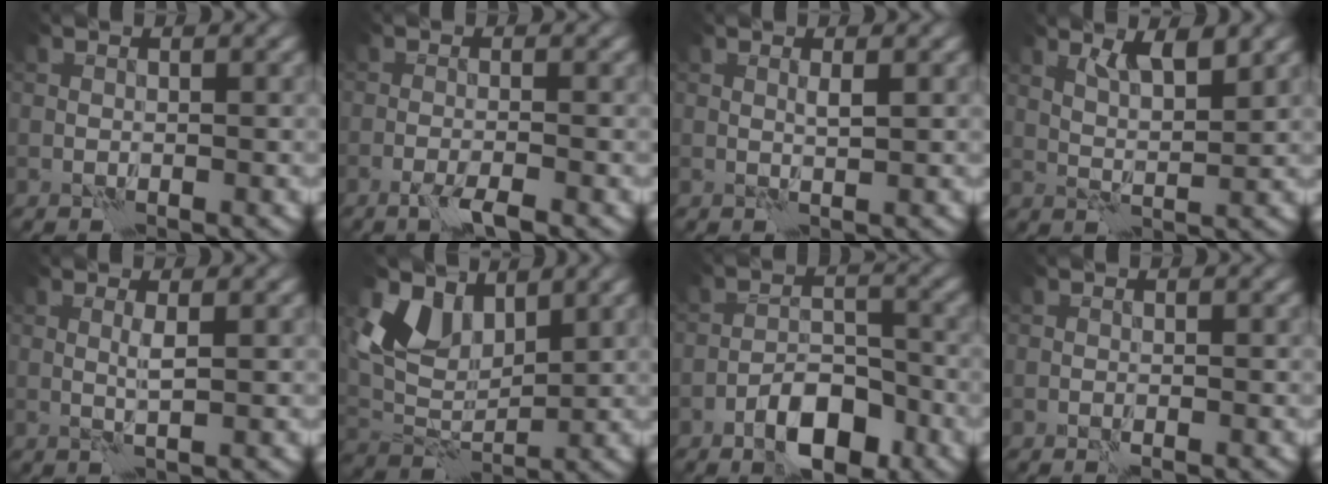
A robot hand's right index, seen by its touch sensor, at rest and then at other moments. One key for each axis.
{"total": 2.1, "fx": -1.4, "fy": 0.0, "fz": 1.6, "tx": -0.034, "ty": -0.001, "tz": -0.032}
{"total": 0.8, "fx": 0.4, "fy": -0.1, "fz": 0.7, "tx": -0.017, "ty": -0.001, "tz": 0.006}
{"total": 3.1, "fx": 2.0, "fy": 0.5, "fz": 2.2, "tx": -0.046, "ty": -0.005, "tz": 0.038}
{"total": 1.2, "fx": 0.5, "fy": -0.2, "fz": 1.1, "tx": -0.028, "ty": 0.000, "tz": 0.005}
{"total": 5.5, "fx": 3.5, "fy": 3.2, "fz": 2.7, "tx": -0.066, "ty": -0.009, "tz": 0.067}
{"total": 5.6, "fx": -3.5, "fy": 2.4, "fz": 3.7, "tx": -0.057, "ty": 0.007, "tz": -0.063}
{"total": 0.8, "fx": -0.6, "fy": 0.0, "fz": 0.5, "tx": -0.012, "ty": -0.001, "tz": -0.010}